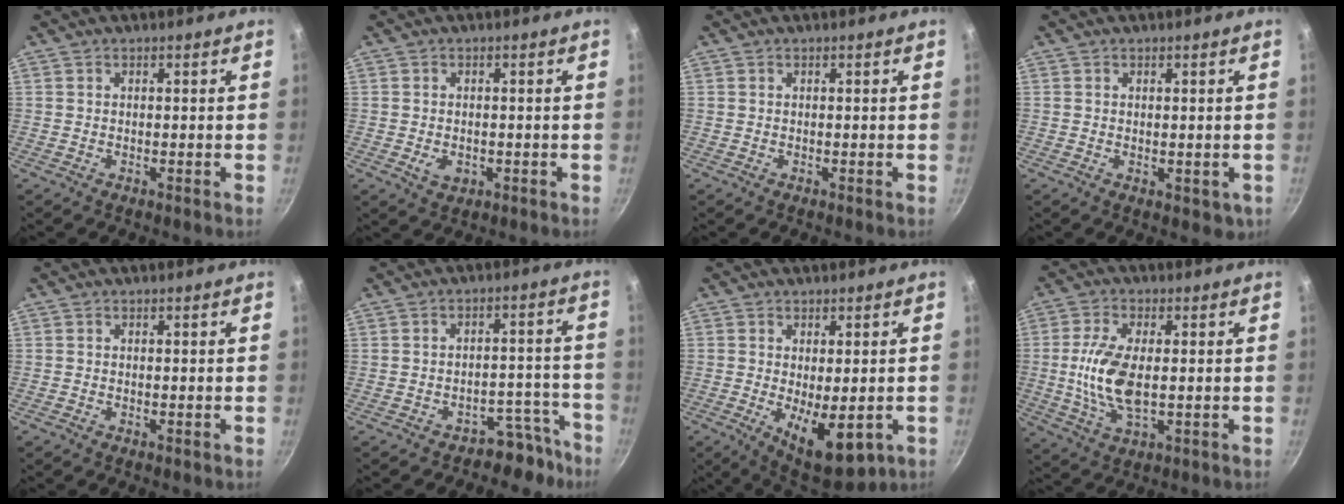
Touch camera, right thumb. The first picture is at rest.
{"total": 3.2, "force": [-0.8, 2.3, 2.1], "torque": [-0.031, 0.000, -0.006]}
{"total": 0.0}
{"total": 2.1, "force": [-0.1, 1.2, 1.8], "torque": [-0.018, -0.007, 0.000]}
{"total": 0.0}
{"total": 6.9, "force": [-5.4, 4.0, 1.5], "torque": [0.052, 0.075, -0.067]}
{"total": 11.2, "force": [-2.8, 4.8, 9.8], "torque": [-0.129, -0.015, -0.025]}
{"total": 10.8, "force": [0.0, 5.2, 9.4], "torque": [-0.193, -0.005, -0.001]}